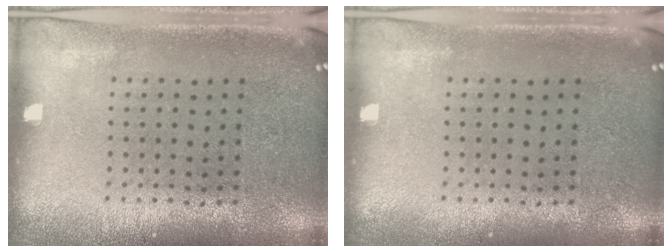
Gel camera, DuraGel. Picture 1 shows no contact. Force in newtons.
{"total": 0.0}